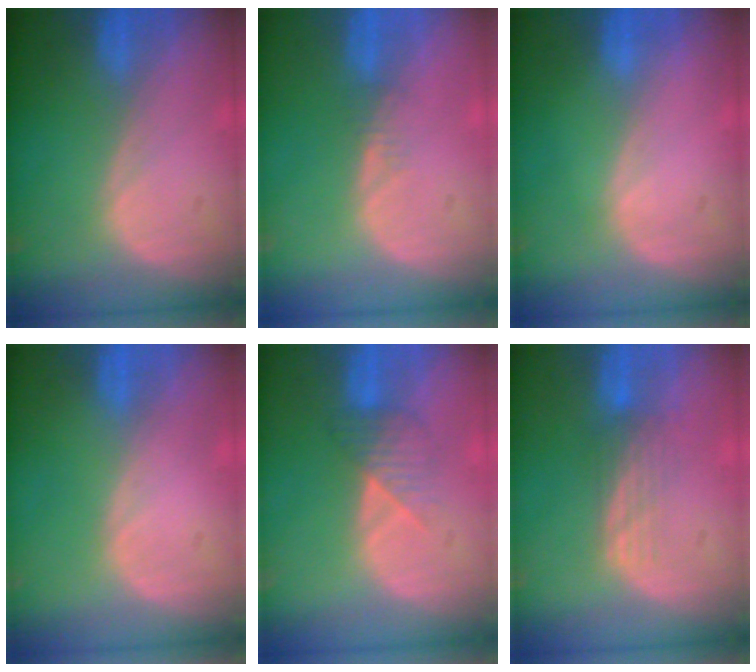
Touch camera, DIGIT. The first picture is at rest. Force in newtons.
{"total": 1.3, "press": 1.2, "slide": 0.2}
{"total": 0.0}
{"total": 0.0}
{"total": 3.6, "press": 3.4, "slide": 1.2}
{"total": 3.5, "press": 2.8, "slide": 2.1}